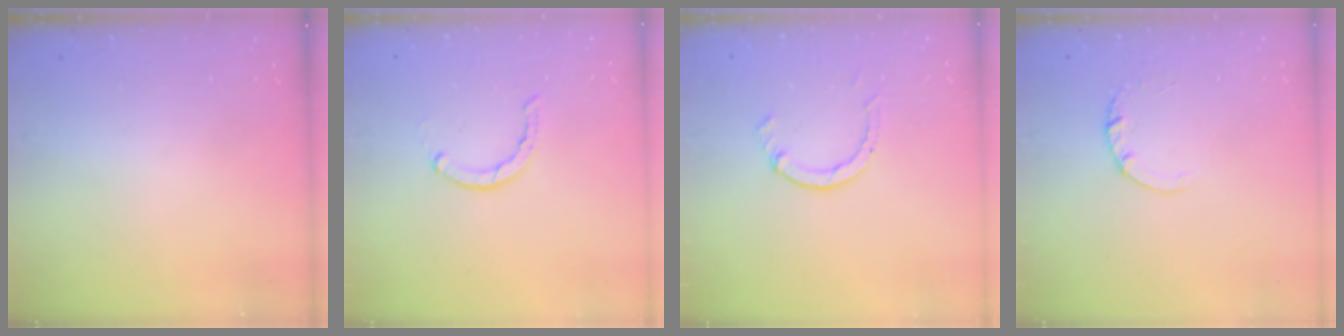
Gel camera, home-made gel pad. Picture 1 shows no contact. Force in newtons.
{"total": 1.5, "press": 1.5, "slide": 0.2}
{"total": 2.3, "press": 2.3, "slide": 0.3}
{"total": 1.8, "press": 1.8, "slide": 0.1}